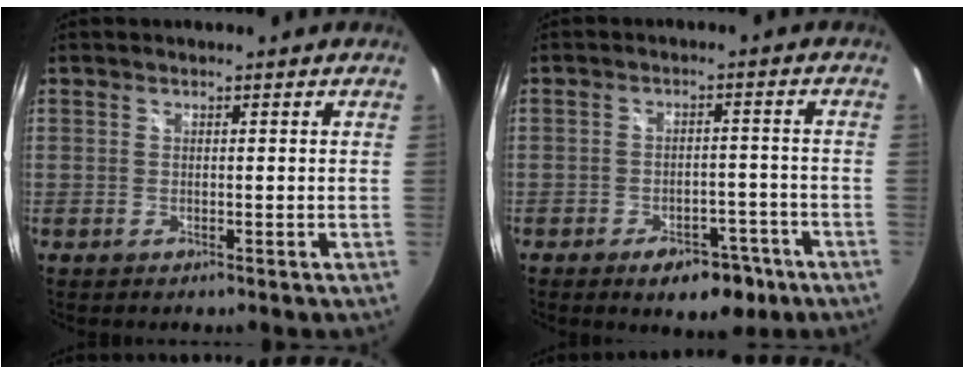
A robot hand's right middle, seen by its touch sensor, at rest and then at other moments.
{"total": 7.6, "force": [-5.1, 3.5, 4.4], "torque": [-0.073, 0.004, -0.061]}